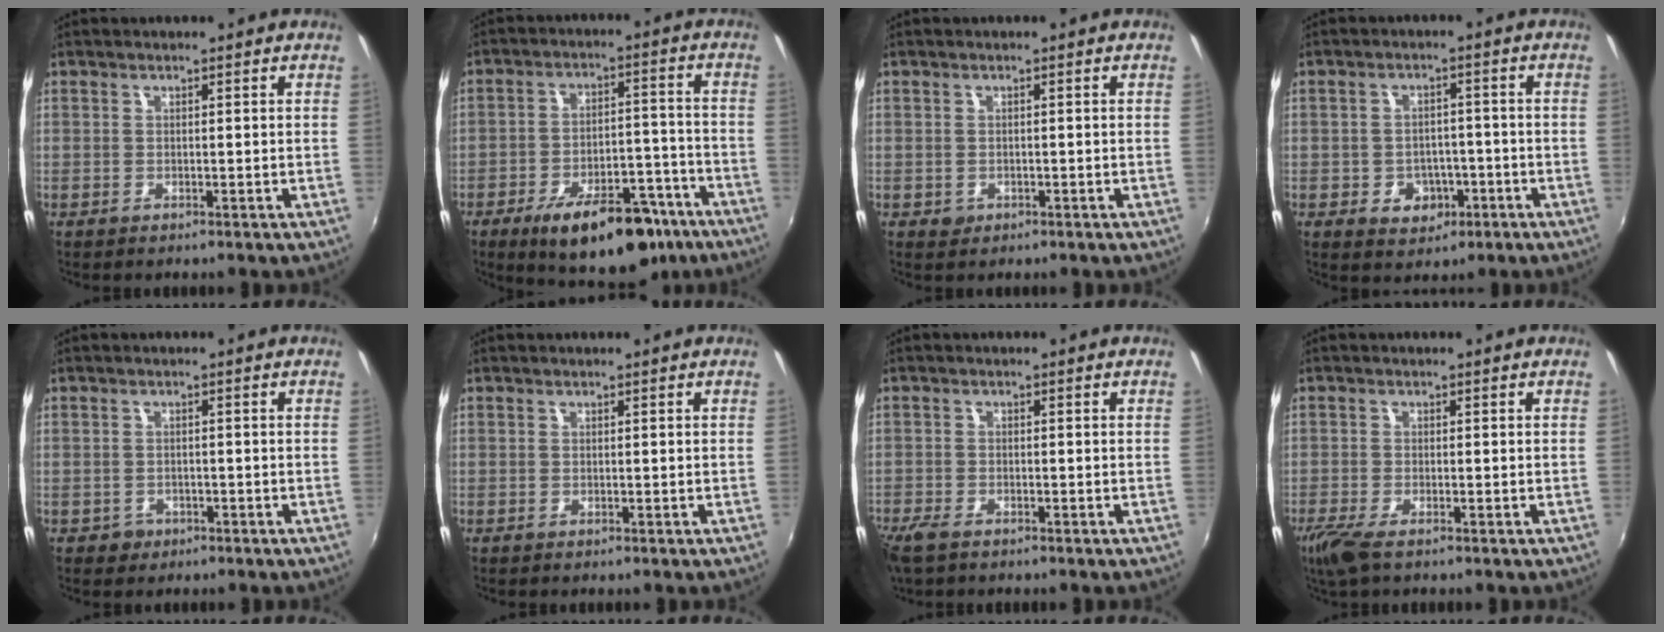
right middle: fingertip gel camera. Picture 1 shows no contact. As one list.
[{"total": 17.9, "force": [-11.9, 7.7, 10.9], "torque": [-0.167, 0.006, -0.160]}, {"total": 1.4, "force": [-0.5, 1.2, 0.3], "torque": [-0.006, -0.004, -0.005]}, {"total": 6.0, "force": [-2.5, 4.9, 2.3], "torque": [-0.054, 0.008, -0.021]}, {"total": 2.4, "force": [-1.1, 2.0, 0.5], "torque": [-0.014, -0.002, -0.015]}, {"total": 0.0}, {"total": 4.3, "force": [-3.2, 1.8, 2.1], "torque": [-0.058, -0.015, -0.066]}, {"total": 4.4, "force": [-3.0, 1.1, 3.1], "torque": [-0.073, -0.018, -0.059]}]